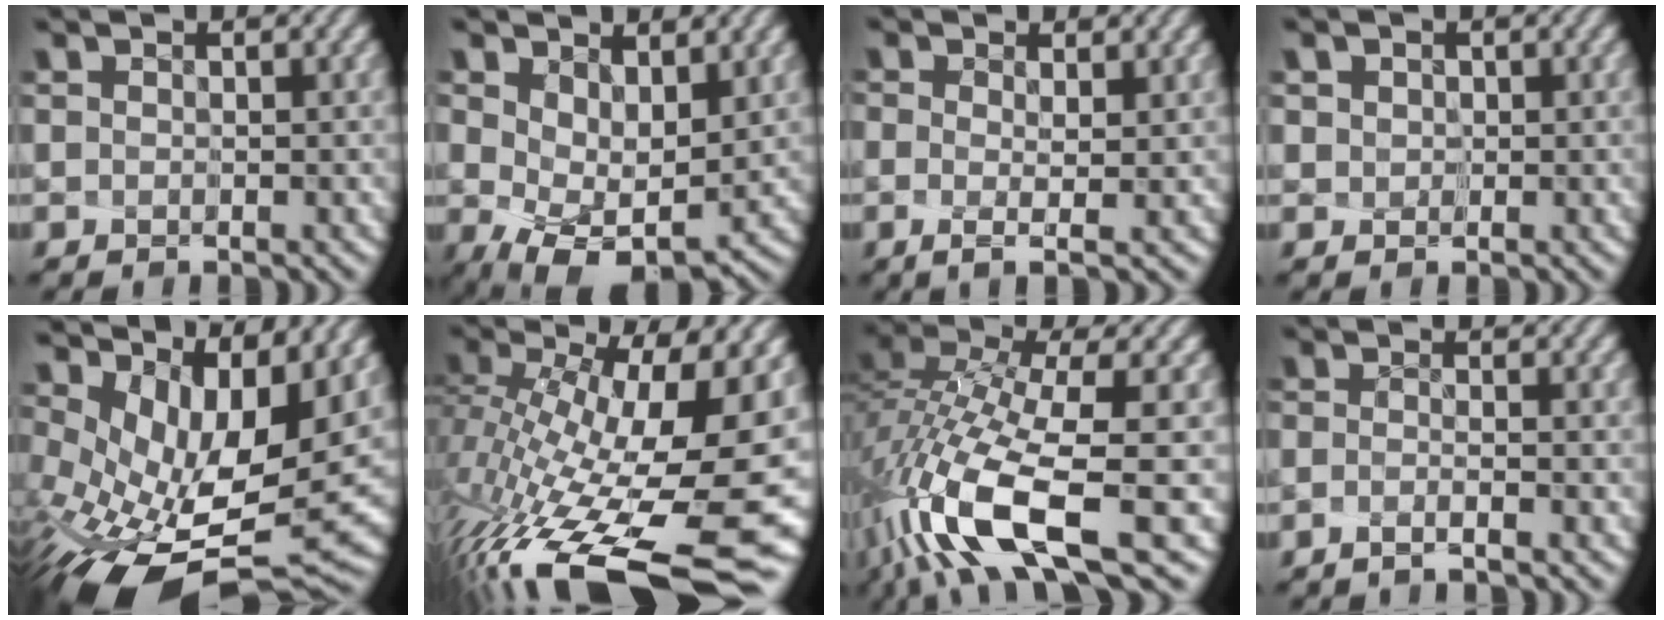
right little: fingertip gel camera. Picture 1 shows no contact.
{"total": 6.6, "force": [0.3, 3.5, 5.6], "torque": [-0.094, -0.030, 0.028]}
{"total": 1.5, "force": [-0.3, -0.7, 1.3], "torque": [-0.024, -0.021, 0.004]}
{"total": 1.3, "force": [0.3, 1.0, 0.7], "torque": [-0.017, 0.002, 0.004]}
{"total": 13.5, "force": [0.6, 6.4, 11.9], "torque": [-0.202, -0.053, 0.060]}
{"total": 16.4, "force": [-5.2, 5.7, 14.5], "torque": [-0.259, -0.036, -0.069]}
{"total": 10.9, "force": [-5.0, 2.5, 9.4], "torque": [-0.193, -0.021, -0.080]}
{"total": 2.3, "force": [-1.8, -1.4, -0.2], "torque": [0.004, -0.023, -0.020]}